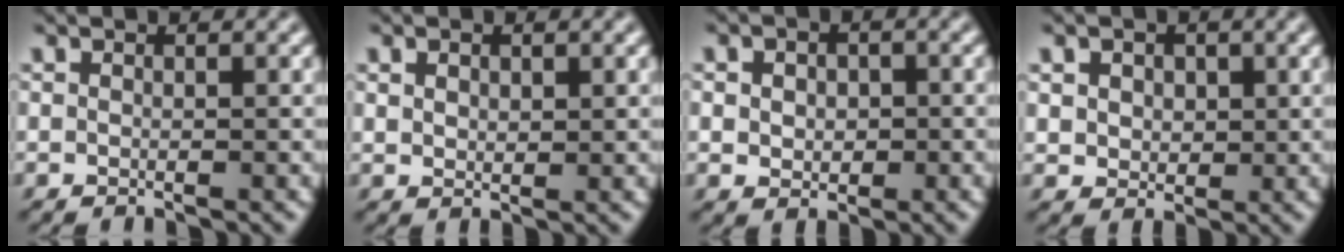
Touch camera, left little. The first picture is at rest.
{"total": 1.4, "force": [0.6, 0.7, 1.0], "torque": [-0.022, 0.000, 0.016]}
{"total": 3.2, "force": [0.3, 2.4, 2.1], "torque": [-0.032, 0.013, -0.006]}
{"total": 3.4, "force": [1.2, 2.6, 1.7], "torque": [-0.046, 0.007, 0.018]}